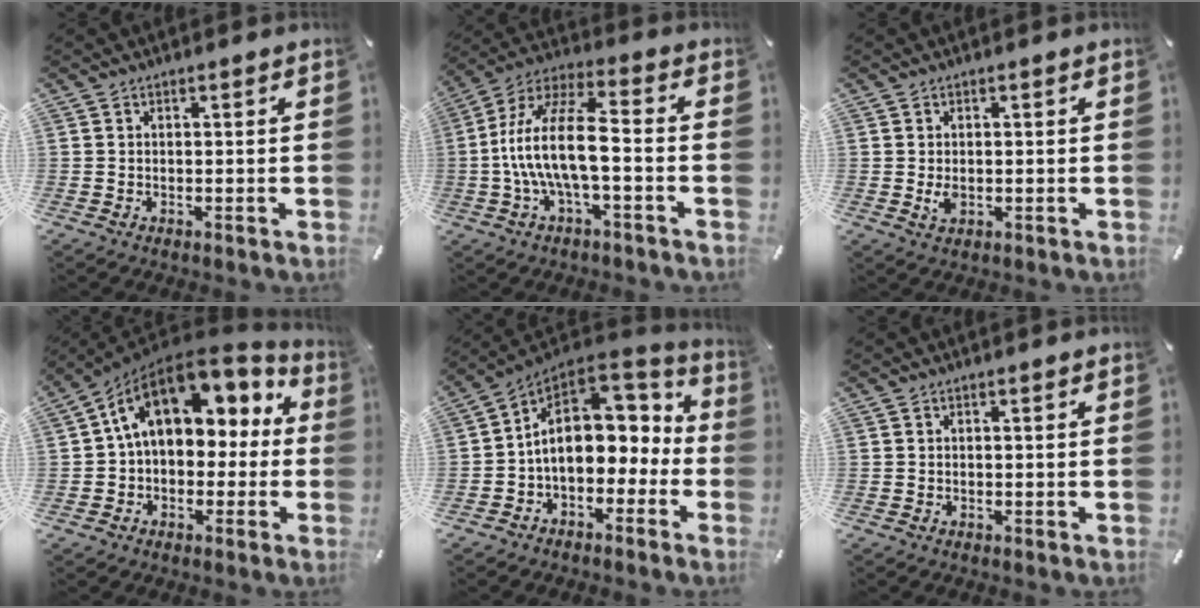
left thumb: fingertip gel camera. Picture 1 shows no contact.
{"total": 15.8, "force": [-2.7, 6.0, 14.4], "torque": [-0.292, 0.001, -0.049]}
{"total": 2.2, "force": [-0.2, 1.4, 1.6], "torque": [-0.037, -0.008, -0.009]}
{"total": 15.0, "force": [5.2, 10.3, 9.5], "torque": [-0.167, -0.021, 0.091]}
{"total": 15.6, "force": [1.6, 10.8, 11.1], "torque": [-0.184, -0.015, 0.031]}
{"total": 0.0}